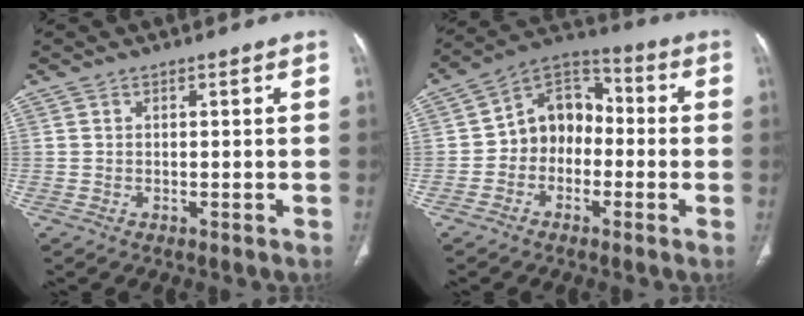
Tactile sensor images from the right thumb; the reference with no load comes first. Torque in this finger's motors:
{"motor_torque": [-0.35, 0.39, 0.57, 0.08, 0.20]}